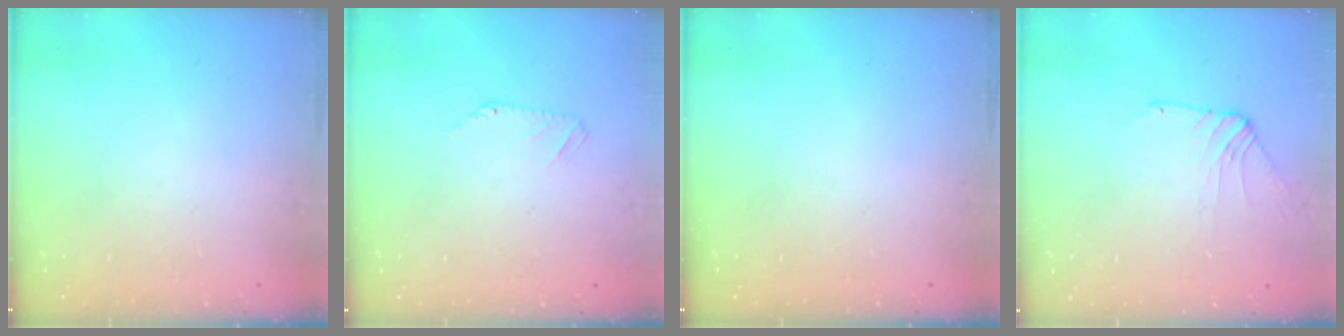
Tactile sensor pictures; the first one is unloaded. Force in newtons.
{"total": 2.3, "press": 2.2, "slide": 0.5}
{"total": 0.0}
{"total": 4.2, "press": 4.1, "slide": 0.8}